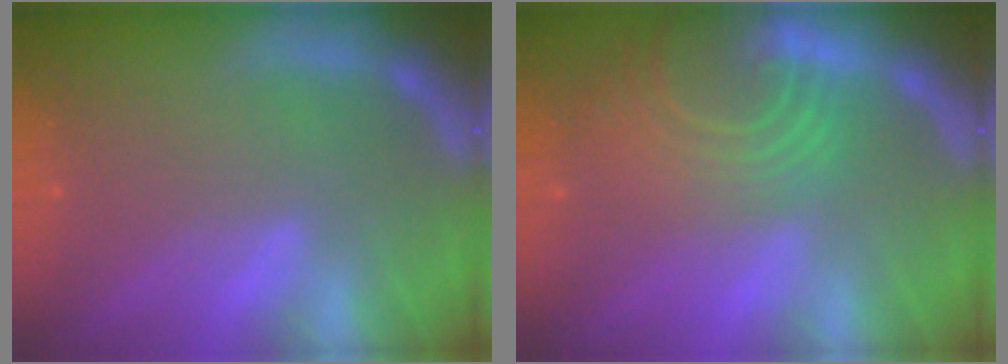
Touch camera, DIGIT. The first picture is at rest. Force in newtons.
{"total": 9.5}